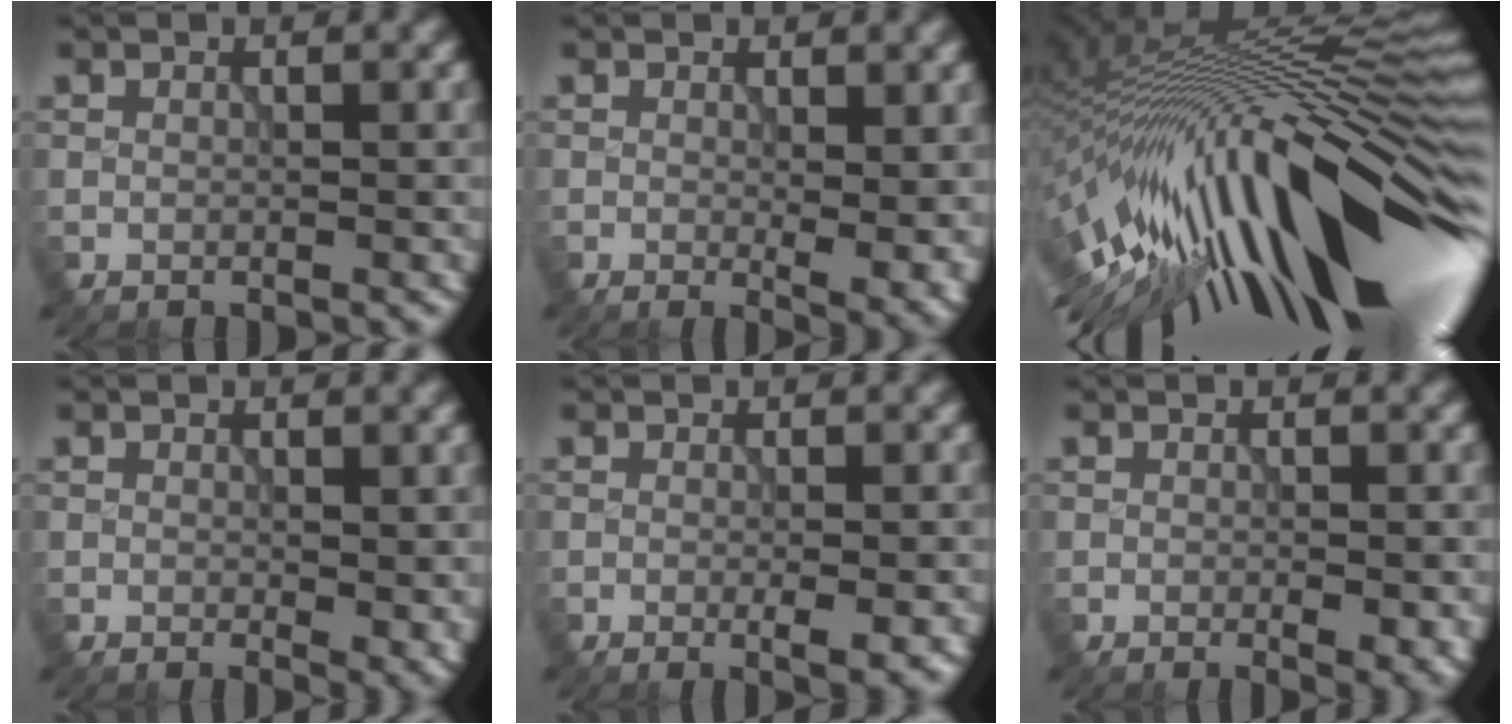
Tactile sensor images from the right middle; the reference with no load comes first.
{"total": 3.4, "force": [0.1, 1.2, 3.2], "torque": [-0.041, -0.011, 0.004]}
{"total": 17.7, "force": [-4.2, 5.9, 16.2], "torque": [-0.242, 0.008, -0.084]}
{"total": 2.0, "force": [0.1, 0.8, 1.9], "torque": [-0.019, -0.007, 0.005]}
{"total": 2.3, "force": [-0.5, 0.4, 2.2], "torque": [-0.031, -0.004, -0.006]}
{"total": 2.3, "force": [-0.6, 0.6, 2.2], "torque": [-0.031, -0.007, -0.004]}